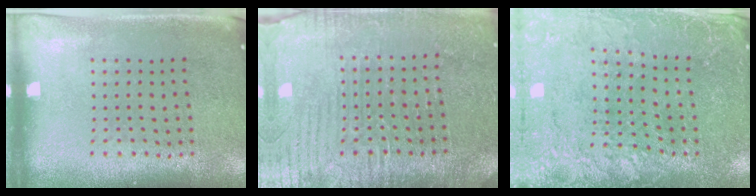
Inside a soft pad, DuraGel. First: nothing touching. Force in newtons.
{"total": 3.9, "press": 3.7, "slide": 1.2}
{"total": 2.7, "press": 2.7, "slide": 0.3}